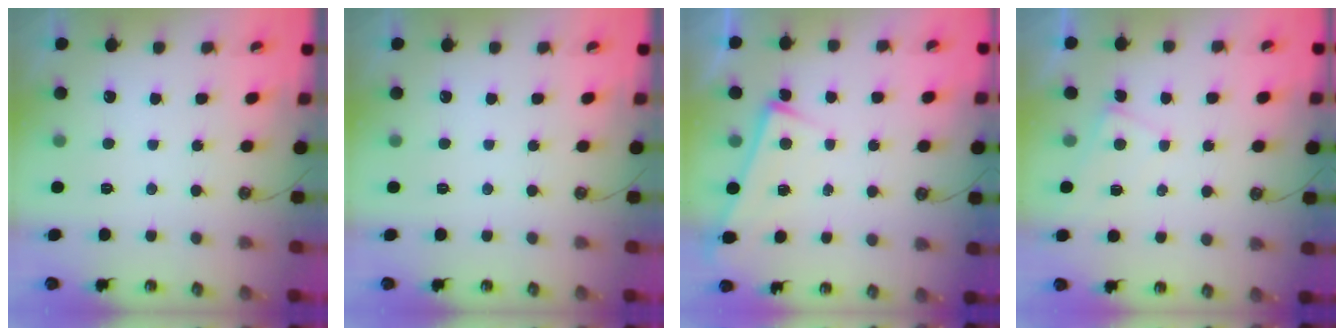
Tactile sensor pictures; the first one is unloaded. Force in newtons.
{"total": 0.0}
{"total": 2.8, "press": 2.8, "slide": 0.5}
{"total": 1.8, "press": 1.8, "slide": 0.3}